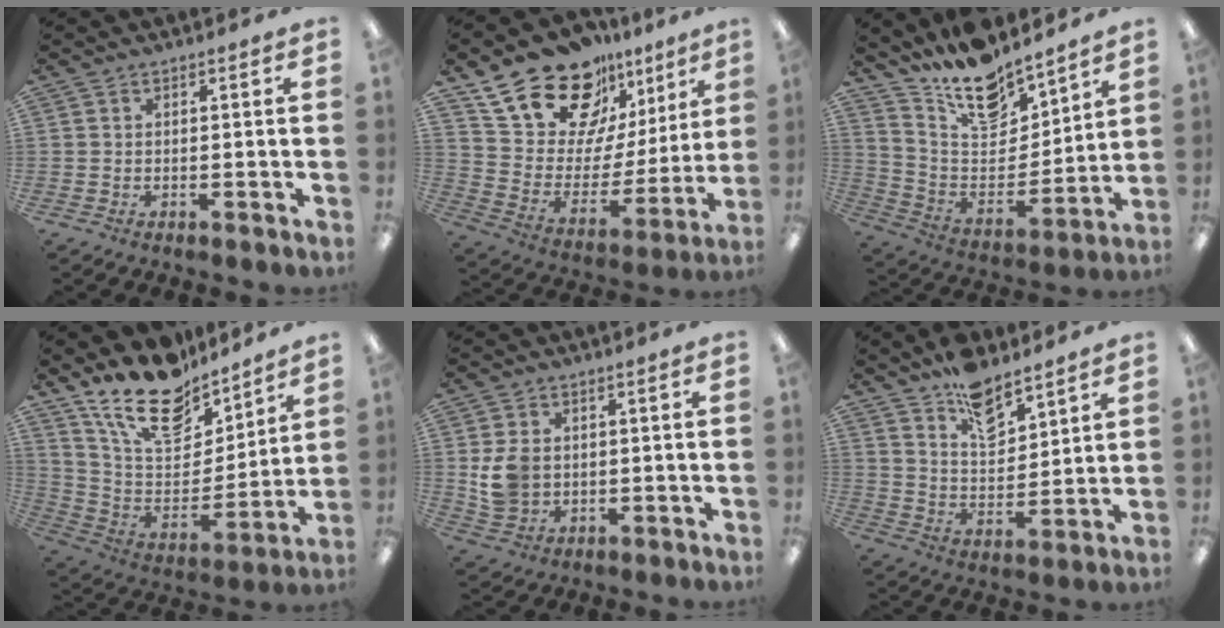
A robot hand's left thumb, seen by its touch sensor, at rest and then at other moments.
{"total": 21.4, "force": [16.3, 10.9, 8.6], "torque": [-0.159, -0.112, 0.298]}
{"total": 16.8, "force": [14.2, 6.9, 5.6], "torque": [-0.113, -0.107, 0.257]}
{"total": 20.2, "force": [15.8, 9.3, 8.4], "torque": [-0.161, -0.104, 0.285]}
{"total": 6.9, "force": [0.8, 5.7, 3.7], "torque": [-0.072, 0.006, 0.016]}
{"total": 10.5, "force": [8.5, 4.7, 4.2], "torque": [-0.062, -0.056, 0.154]}